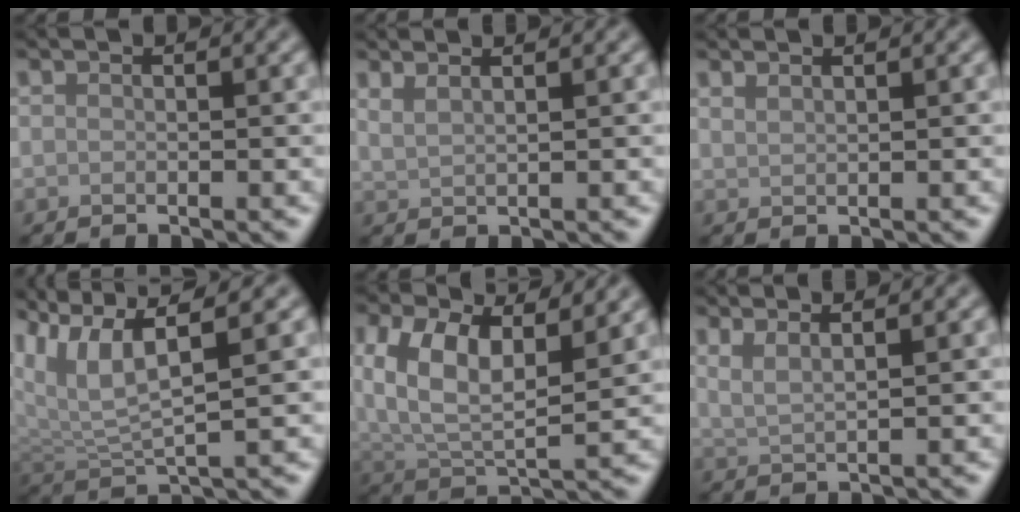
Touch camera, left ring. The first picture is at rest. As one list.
[{"total": 2.4, "force": [1.8, 0.9, 1.3], "torque": [-0.010, 0.001, 0.017]}, {"total": 1.0, "force": [0.9, 0.2, 0.3], "torque": [-0.005, -0.001, 0.017]}, {"total": 6.4, "force": [3.1, 1.8, 5.3], "torque": [-0.114, 0.006, 0.062]}, {"total": 9.3, "force": [3.9, 4.8, 6.9], "torque": [-0.139, 0.000, 0.062]}, {"total": 2.8, "force": [1.8, 0.9, 1.9], "torque": [-0.028, 0.006, 0.020]}]